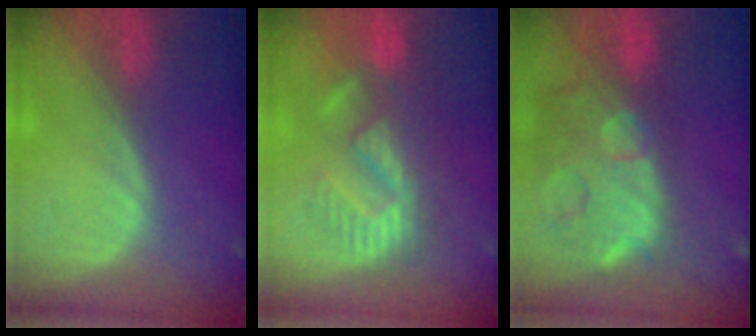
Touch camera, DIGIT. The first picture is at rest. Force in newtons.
{"total": 9.7, "press": 9.3, "slide": 3.0}
{"total": 14.9, "press": 12.0, "slide": 8.9}